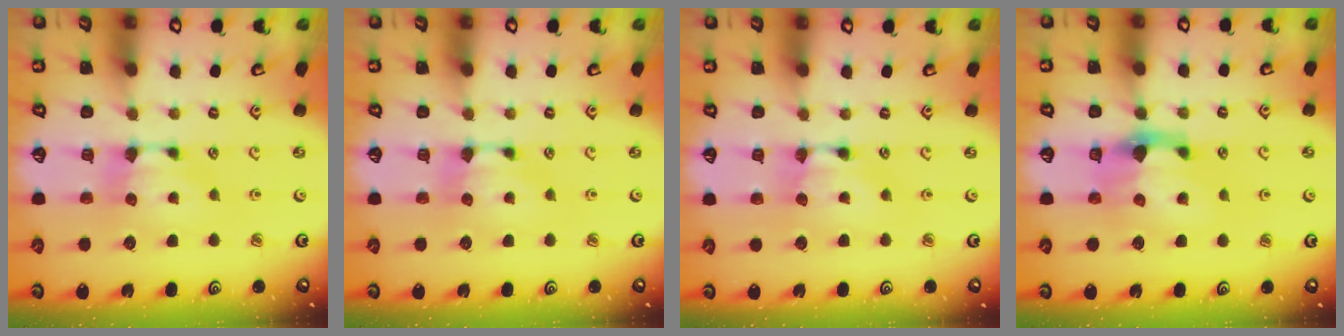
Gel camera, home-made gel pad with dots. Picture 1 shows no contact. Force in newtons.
{"total": 0.0}
{"total": 1.8, "press": 1.8, "slide": 0.1}
{"total": 4.5, "press": 4.0, "slide": 2.1}